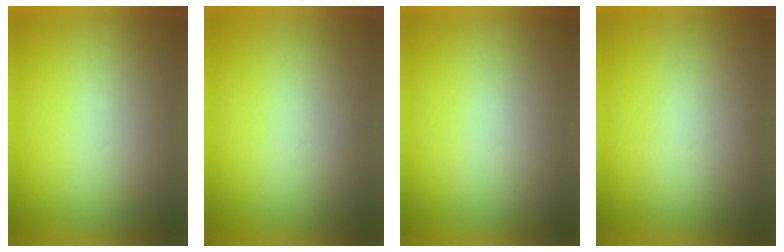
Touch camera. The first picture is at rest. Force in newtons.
{"total": 0.0}
{"total": 1.2}
{"total": 5.1}